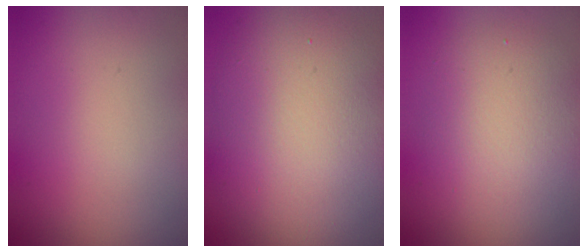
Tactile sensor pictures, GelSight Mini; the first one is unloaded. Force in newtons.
{"total": 10.7, "press": 10.7, "slide": 0.5}
{"total": 4.6, "press": 4.6, "slide": 0.3}